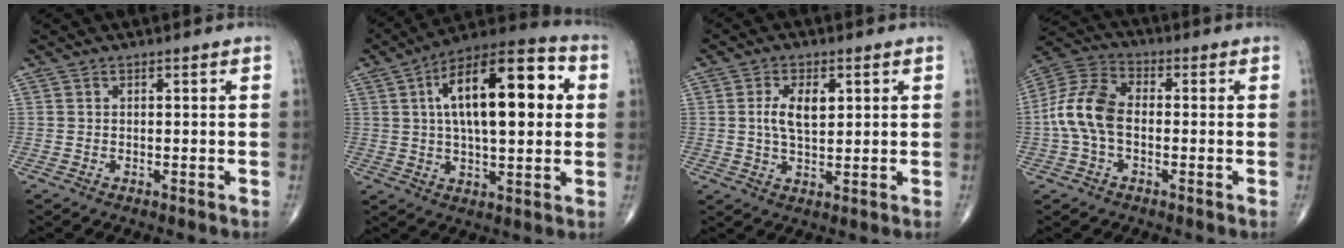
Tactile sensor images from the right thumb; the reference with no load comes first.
{"total": 21.2, "force": [4.2, 8.8, 18.8], "torque": [-0.277, 0.019, 0.055]}
{"total": 6.3, "force": [1.4, 3.2, 5.2], "torque": [-0.091, -0.005, 0.025]}
{"total": 11.0, "force": [-1.1, 6.7, 8.6], "torque": [-0.181, 0.032, -0.032]}